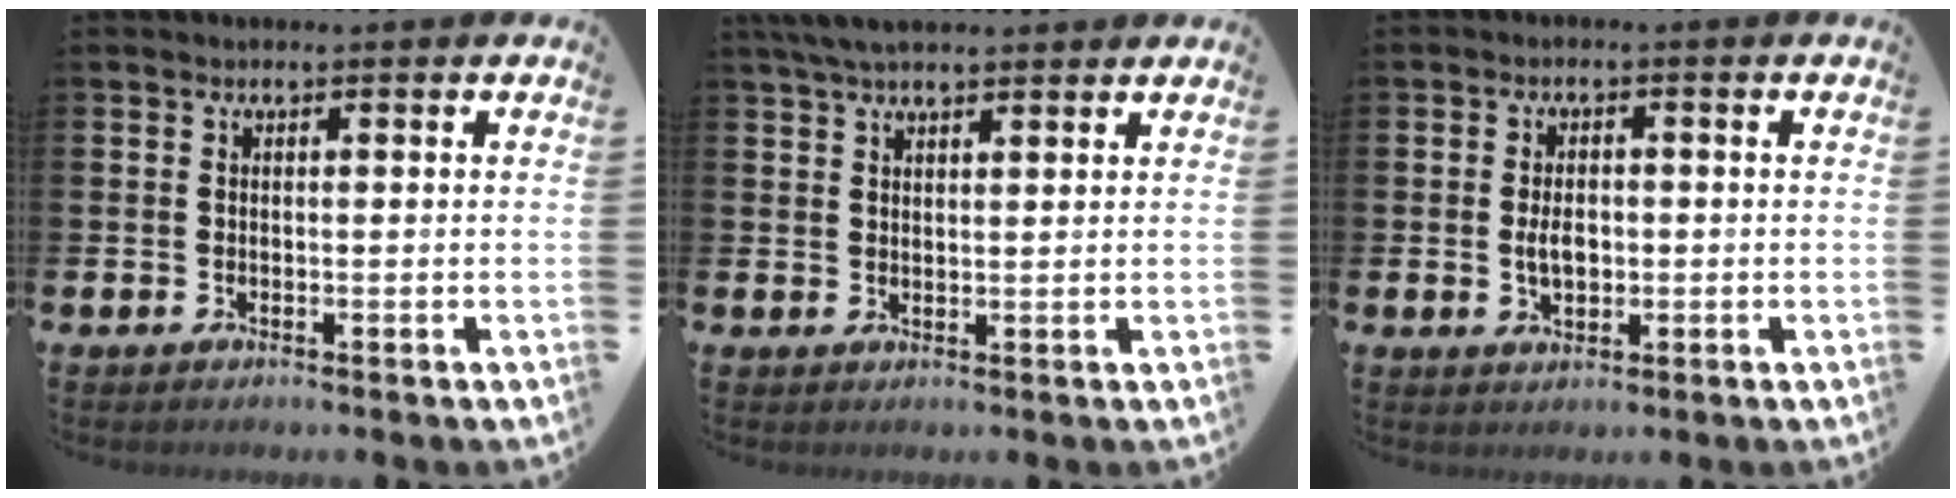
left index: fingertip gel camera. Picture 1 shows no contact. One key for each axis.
{"total": 4.6, "fx": 4.0, "fy": 1.1, "fz": 2.0, "tx": -0.044, "ty": -0.007, "tz": 0.074}
{"total": 3.2, "fx": -0.1, "fy": 2.0, "fz": 2.5, "tx": -0.034, "ty": 0.000, "tz": -0.005}